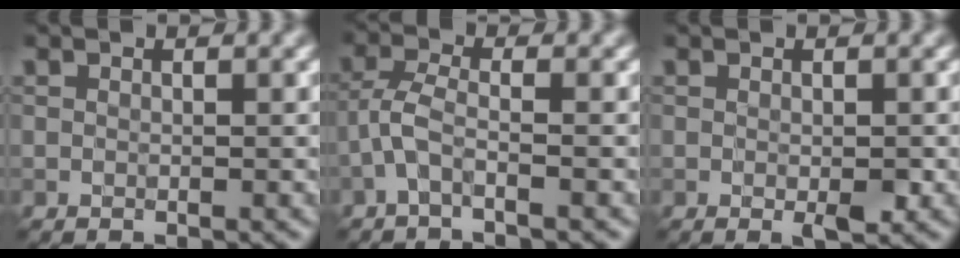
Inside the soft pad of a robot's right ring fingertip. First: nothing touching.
{"total": 2.4, "force": [-1.4, 0.4, 2.0], "torque": [-0.049, 0.009, -0.039]}
{"total": 1.5, "force": [-0.4, 0.5, 1.3], "torque": [-0.023, -0.001, -0.004]}